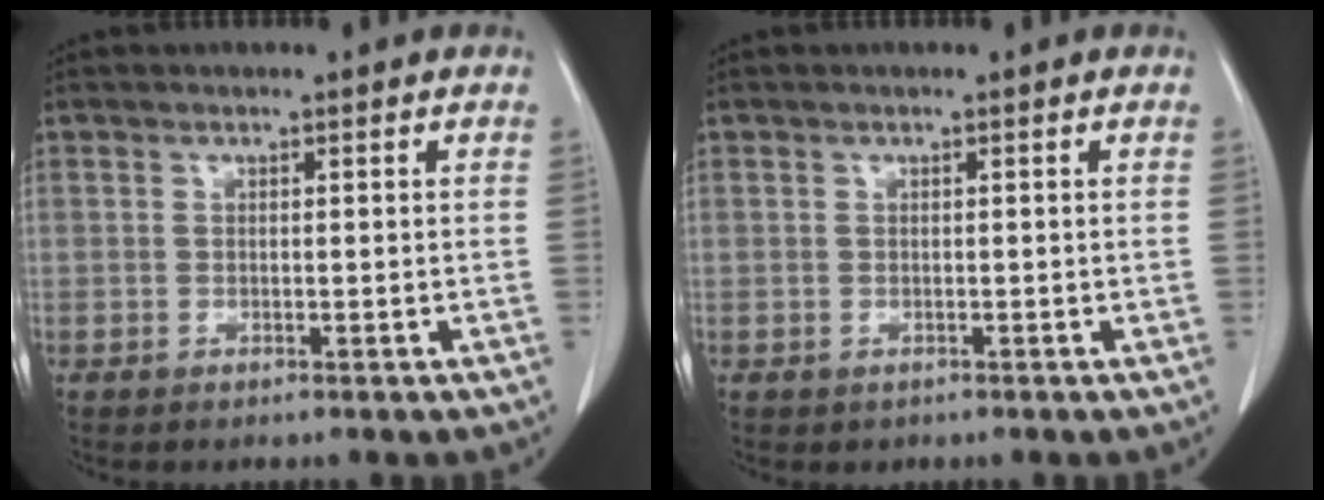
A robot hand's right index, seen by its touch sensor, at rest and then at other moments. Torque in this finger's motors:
{"motor_torque": [-0.18, -0.15, -0.05, -0.04]}